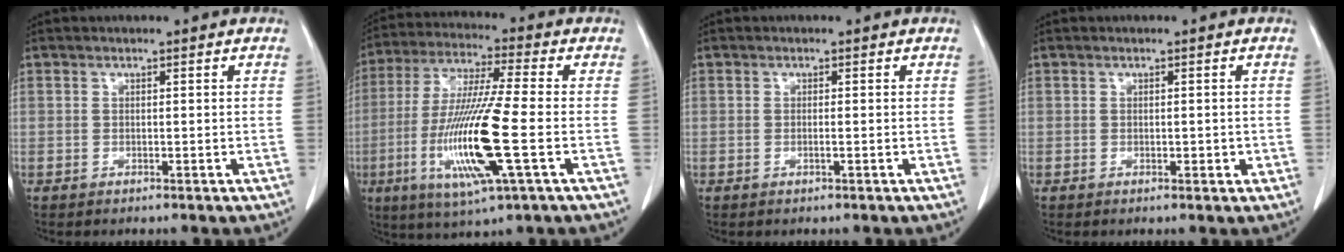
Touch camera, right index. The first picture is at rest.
{"total": 16.1, "force": [-4.0, 0.4, 15.6], "torque": [-0.322, -0.020, -0.076]}
{"total": 0.6, "force": [-0.2, -0.1, 0.6], "torque": [-0.011, -0.001, -0.003]}
{"total": 1.2, "force": [-0.2, 0.6, 1.0], "torque": [-0.012, 0.000, 0.000]}